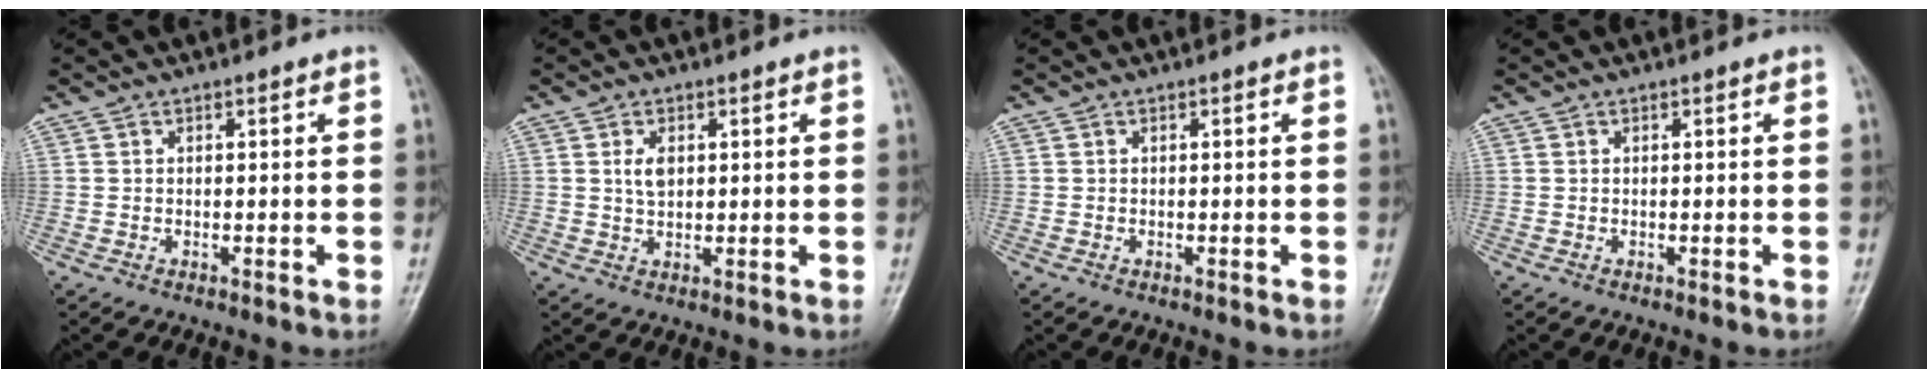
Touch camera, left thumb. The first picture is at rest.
{"total": 3.1, "force": [0.9, 1.8, 2.3], "torque": [-0.036, -0.003, 0.018]}
{"total": 0.0}
{"total": 0.0}